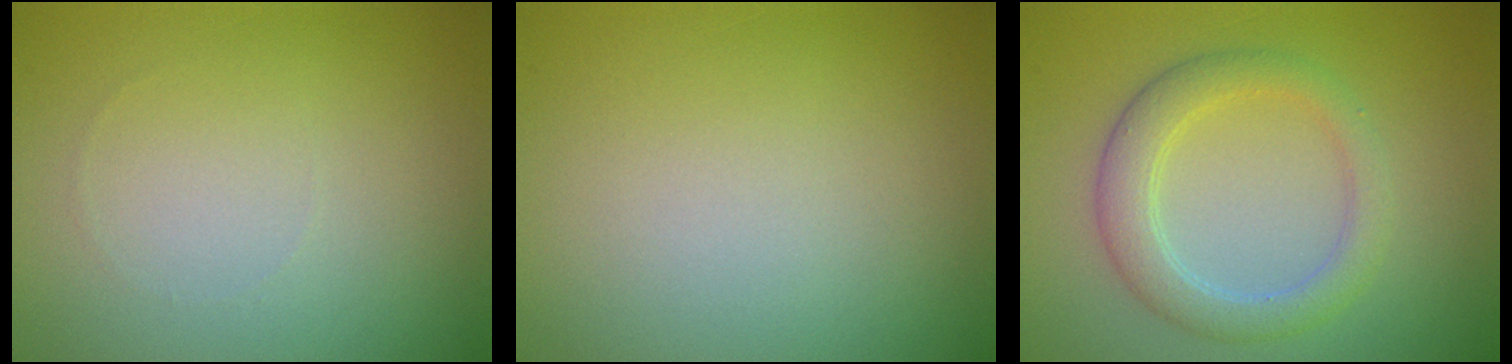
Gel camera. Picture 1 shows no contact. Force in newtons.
{"total": 0.0}
{"total": 3.5, "press": 3.5, "slide": 0.4}